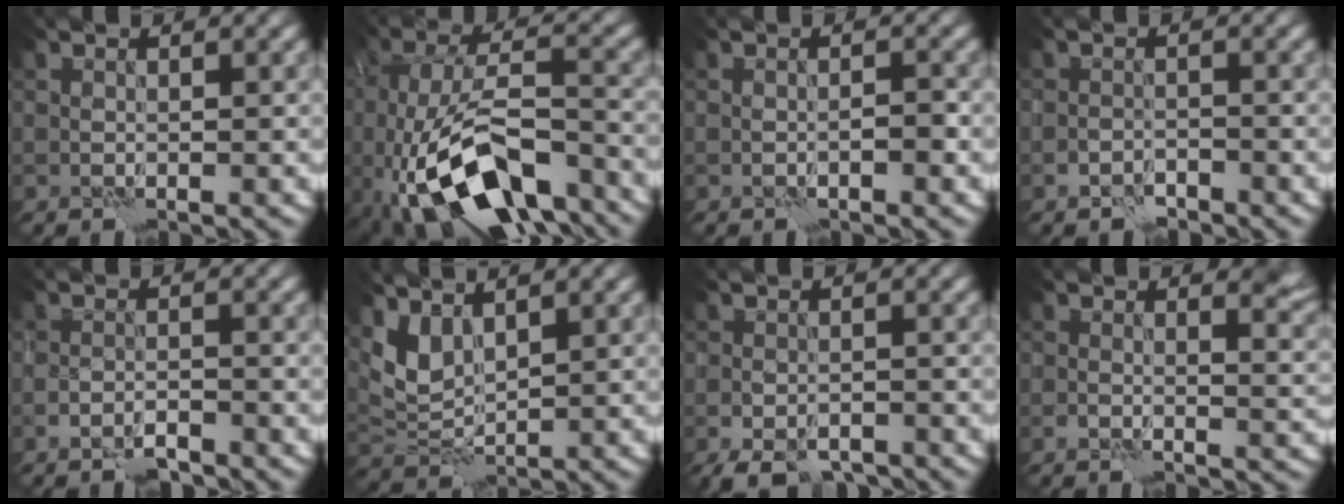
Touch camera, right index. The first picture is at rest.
{"total": 12.9, "force": [-6.5, 5.7, 9.6], "torque": [-0.181, -0.011, -0.110]}
{"total": 1.0, "force": [-0.6, 0.2, 0.8], "torque": [-0.011, 0.007, -0.010]}
{"total": 1.8, "force": [-1.5, 0.8, 0.5], "torque": [-0.006, 0.004, -0.031]}
{"total": 2.1, "force": [-1.7, 0.6, 1.1], "torque": [-0.016, 0.003, -0.035]}
{"total": 3.5, "force": [2.5, 1.6, 1.8], "torque": [-0.048, -0.008, 0.056]}
{"total": 4.7, "force": [-3.6, 1.9, 2.4], "torque": [-0.039, -0.008, -0.060]}
{"total": 3.3, "force": [1.2, 1.6, 2.6], "torque": [-0.032, -0.007, 0.016]}